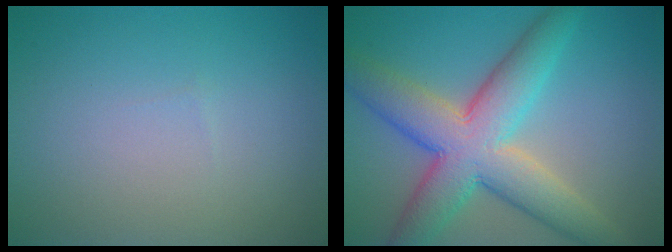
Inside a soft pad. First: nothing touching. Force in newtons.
{"total": 9.2, "press": 9.2, "slide": 0.2}